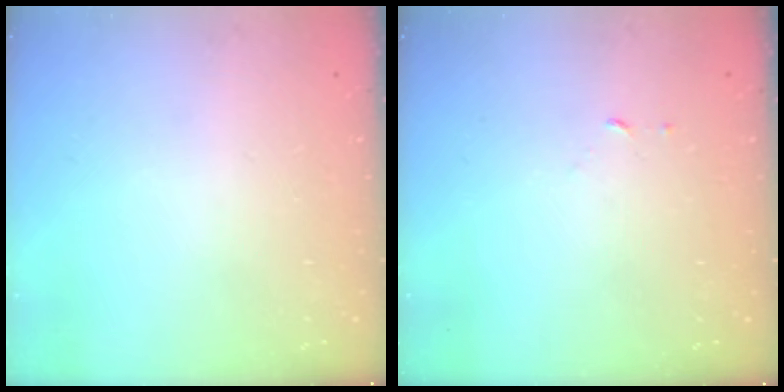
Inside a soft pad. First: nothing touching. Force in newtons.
{"total": 2.5, "press": 2.5, "slide": 0.2}